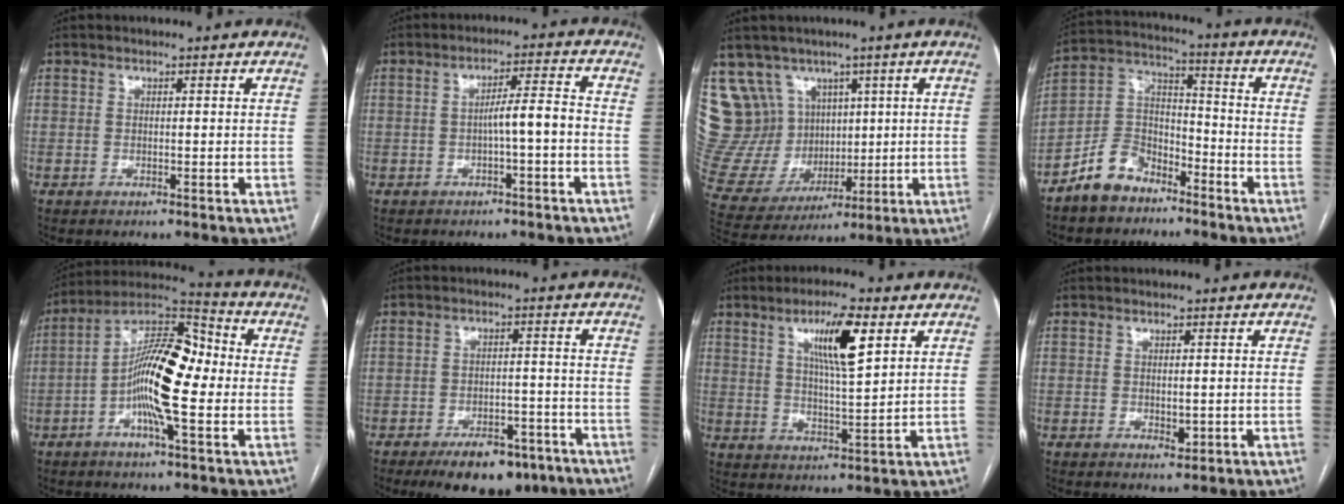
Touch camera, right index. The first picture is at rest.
{"total": 4.7, "force": [-1.2, 0.2, 4.6], "torque": [-0.071, 0.017, -0.016]}
{"total": 17.1, "force": [7.7, 14.3, 5.2], "torque": [-0.142, 0.070, 0.182]}
{"total": 9.4, "force": [-6.9, 5.5, 3.4], "torque": [-0.072, 0.025, -0.132]}
{"total": 15.0, "force": [-1.8, 3.7, 14.4], "torque": [-0.257, 0.027, -0.038]}
{"total": 10.4, "force": [-7.4, 4.7, 5.7], "torque": [-0.076, 0.006, -0.109]}
{"total": 9.2, "force": [4.2, 1.1, 8.1], "torque": [-0.143, 0.002, 0.071]}
{"total": 1.7, "force": [-0.2, 0.9, 1.4], "torque": [-0.022, -0.005, 0.002]}